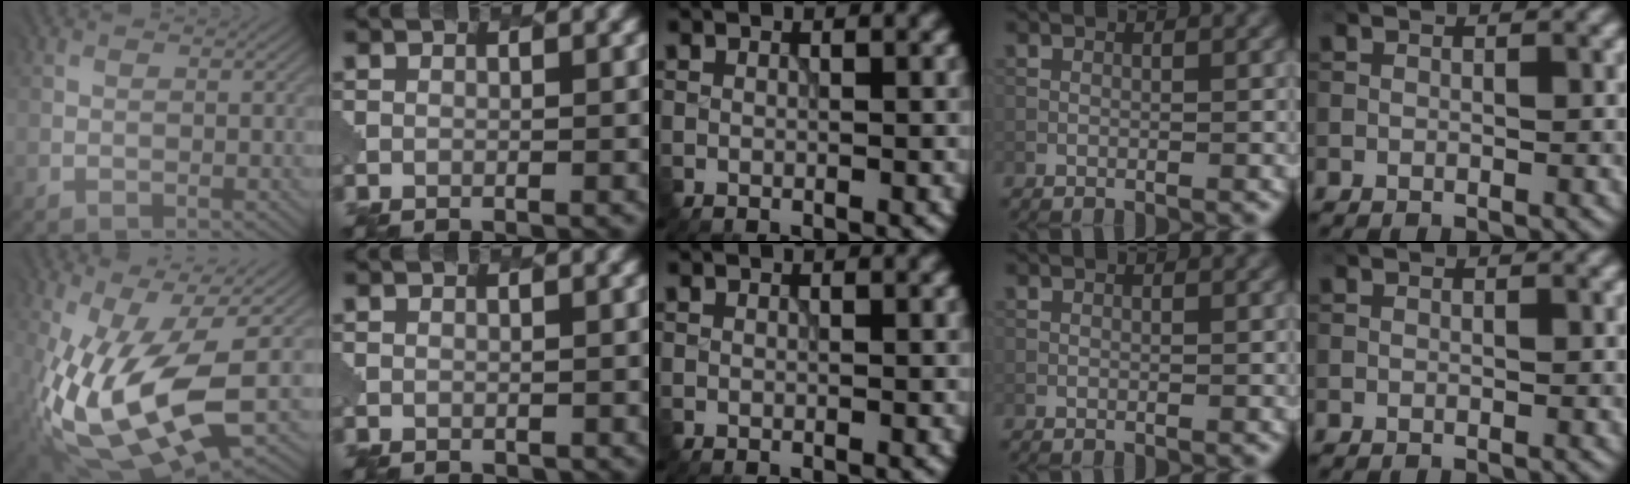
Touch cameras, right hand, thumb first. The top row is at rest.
{"thumb": {"total": 16.4, "force": [-4.0, 6.3, 14.7], "torque": [-0.312, -0.032, -0.064]}, "index": {"total": 0.6, "force": [0.1, 0.5, 0.3], "torque": [-0.006, -0.002, 0.004]}}